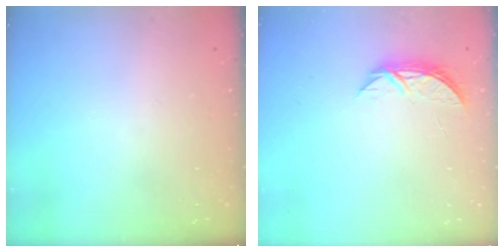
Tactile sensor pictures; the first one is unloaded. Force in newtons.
{"total": 5.2, "press": 5.2, "slide": 0.6}